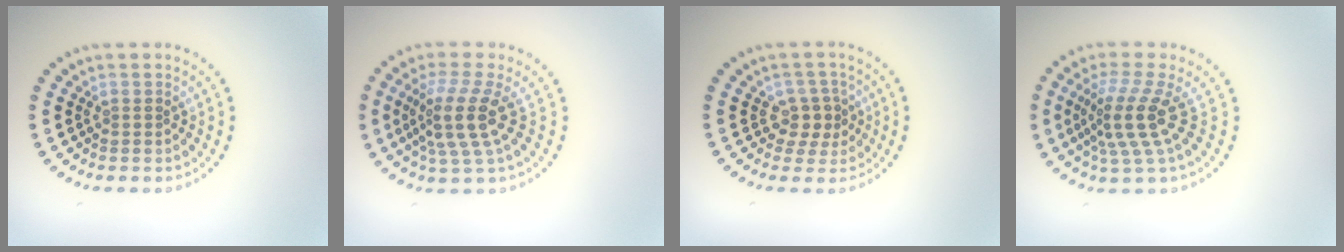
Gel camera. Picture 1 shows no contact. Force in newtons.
{"total": 4.3, "press": 3.2, "slide": 2.8}
{"total": 2.3, "press": 2.0, "slide": 1.1}
{"total": 4.4, "press": 3.1, "slide": 3.2}